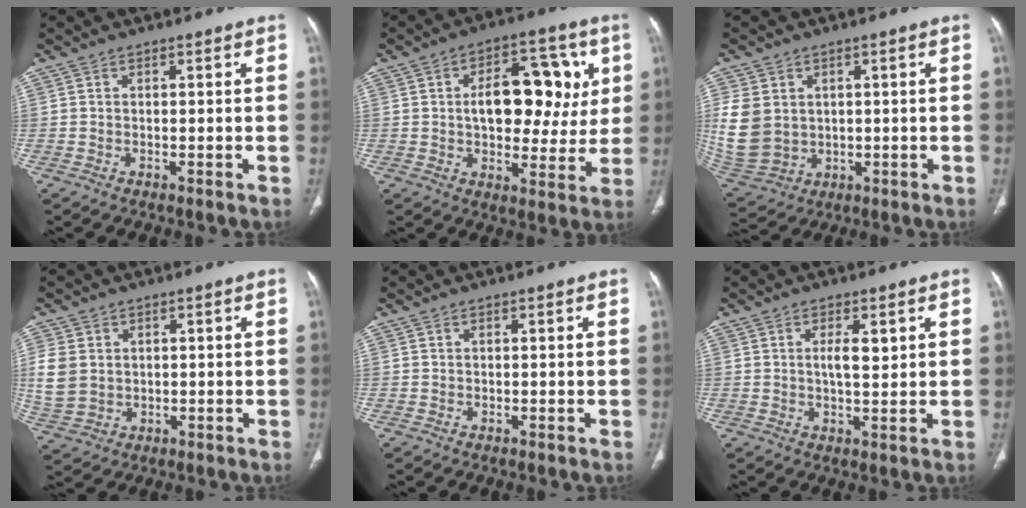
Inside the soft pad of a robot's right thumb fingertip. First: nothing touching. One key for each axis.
{"total": 17.1, "fx": 3.1, "fy": 10.0, "fz": 13.5, "tx": -0.136, "ty": 0.012, "tz": 0.048}
{"total": 12.3, "fx": 1.7, "fy": 10.0, "fz": 7.0, "tx": -0.150, "ty": -0.009, "tz": 0.058}
{"total": 7.5, "fx": 1.1, "fy": 6.1, "fz": 4.3, "tx": -0.090, "ty": -0.003, "tz": 0.032}
{"total": 0.0}
{"total": 4.0, "fx": 1.2, "fy": 1.4, "fz": 3.6, "tx": -0.053, "ty": -0.009, "tz": 0.019}